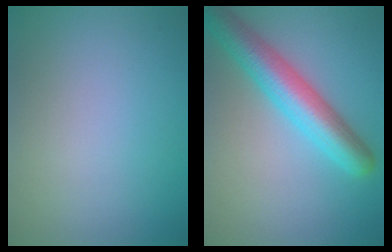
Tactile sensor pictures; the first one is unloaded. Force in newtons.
{"total": 6.5, "press": 6.5, "slide": 0.3}